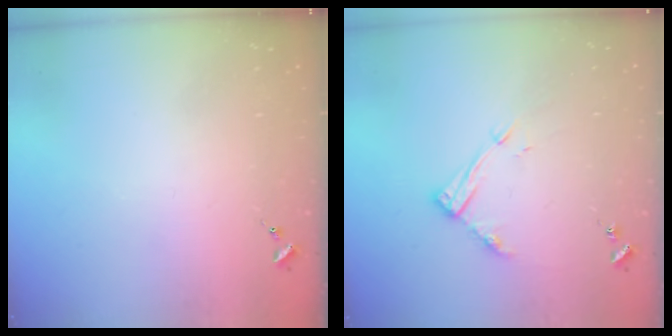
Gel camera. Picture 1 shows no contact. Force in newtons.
{"total": 11.0, "press": 11.0, "slide": 0.8}